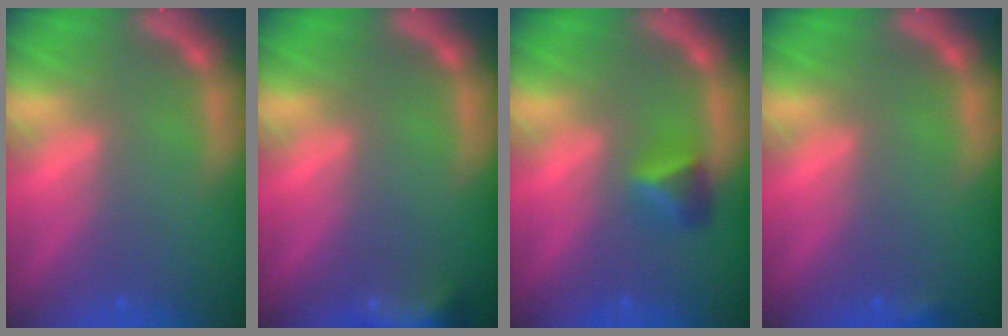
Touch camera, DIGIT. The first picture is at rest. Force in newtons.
{"total": 5.9}
{"total": 2.4}
{"total": 0.9}